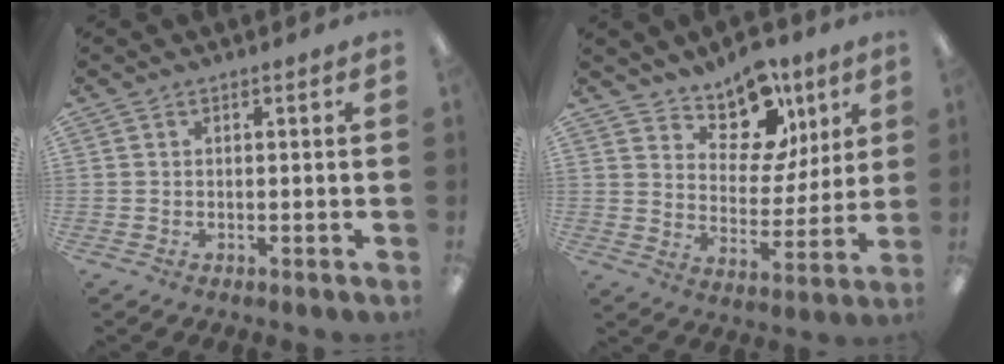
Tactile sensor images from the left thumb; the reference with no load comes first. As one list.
[{"total": 12.9, "force": [9.3, 7.4, 5.0], "torque": [-0.074, -0.065, 0.171]}]